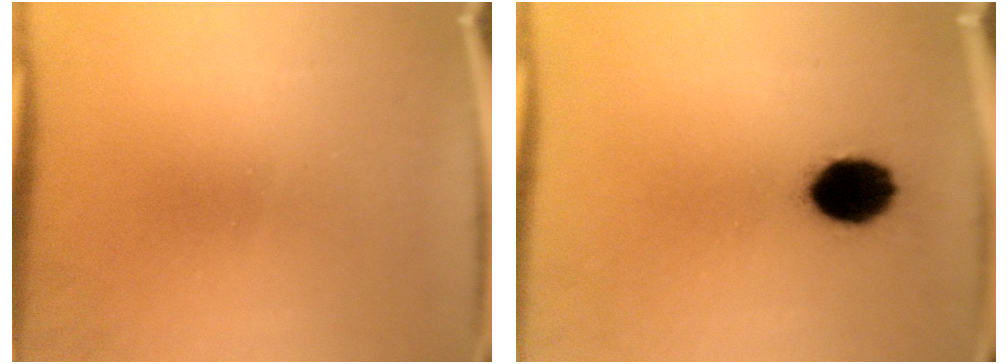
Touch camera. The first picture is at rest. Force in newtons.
{"total": 10.0}